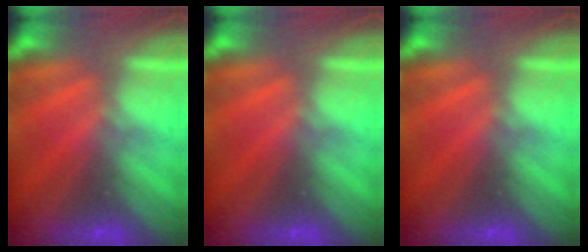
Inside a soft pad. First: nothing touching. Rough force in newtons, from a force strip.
{"total": 0.0}
{"total": 0.0}